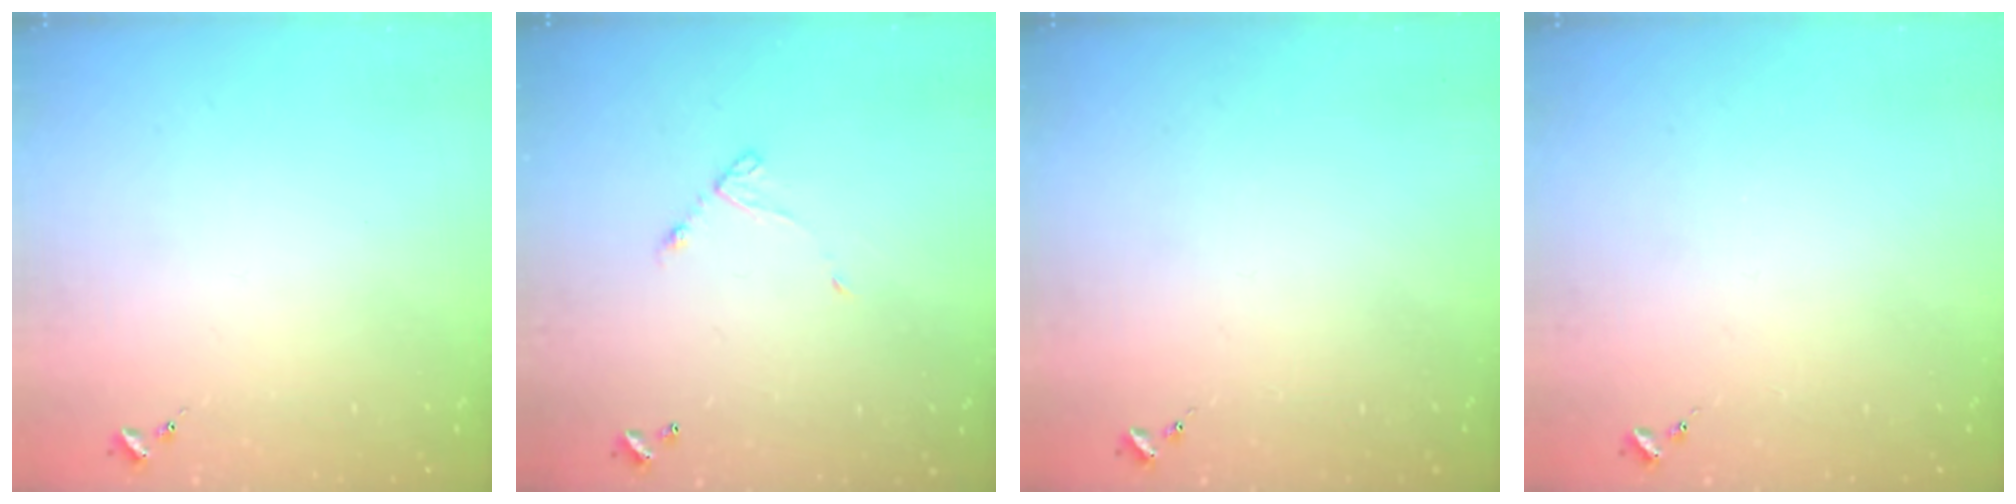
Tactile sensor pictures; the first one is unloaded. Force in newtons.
{"total": 5.5, "press": 5.5, "slide": 0.3}
{"total": 0.0}
{"total": 0.0}